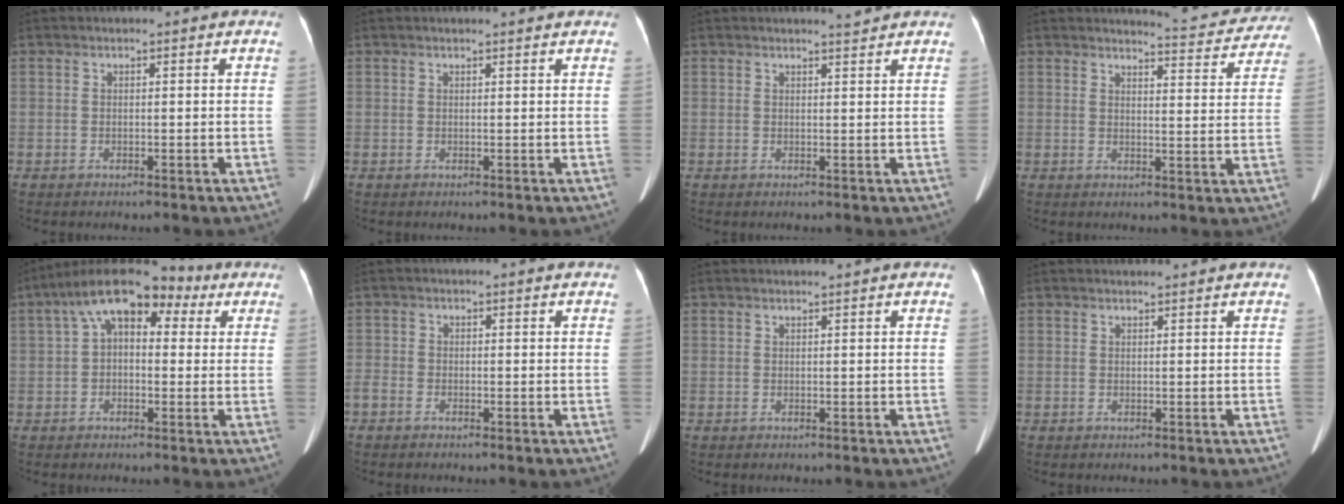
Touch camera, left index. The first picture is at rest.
{"total": 1.8, "force": [1.7, 0.0, 0.5], "torque": [-0.010, 0.004, 0.019]}
{"total": 1.5, "force": [1.4, -0.3, 0.2], "torque": [-0.009, -0.009, 0.024]}
{"total": 8.7, "force": [8.6, 1.1, 0.6], "torque": [0.000, -0.018, 0.088]}
{"total": 11.9, "force": [4.7, 6.0, 9.0], "torque": [-0.141, 0.068, 0.071]}
{"total": 2.1, "force": [-1.3, 1.3, 1.1], "torque": [-0.032, 0.006, -0.025]}
{"total": 0.7, "force": [0.6, -0.2, 0.4], "torque": [-0.007, 0.007, 0.015]}
{"total": 0.7, "force": [0.7, 0.0, 0.0], "torque": [-0.008, 0.013, 0.014]}